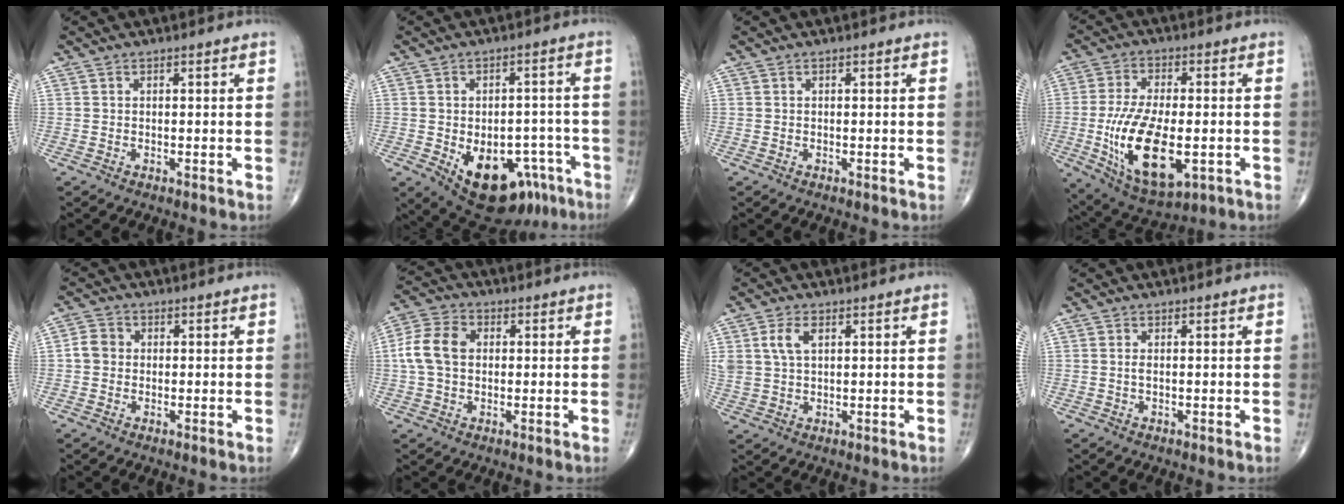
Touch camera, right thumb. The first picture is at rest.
{"total": 16.7, "force": [-8.1, 9.8, 10.8], "torque": [-0.125, 0.033, -0.100]}
{"total": 0.0}
{"total": 17.5, "force": [-3.6, 8.2, 15.0], "torque": [-0.275, -0.008, -0.046]}
{"total": 3.5, "force": [-0.1, 3.2, 1.6], "torque": [-0.020, 0.009, -0.008]}
{"total": 8.8, "force": [0.8, 6.4, 6.0], "torque": [-0.116, 0.021, 0.007]}
{"total": 5.2, "force": [1.9, 3.0, 3.8], "torque": [-0.080, -0.001, 0.041]}
{"total": 0.8, "force": [0.0, 0.3, 0.7], "torque": [-0.017, -0.001, -0.001]}